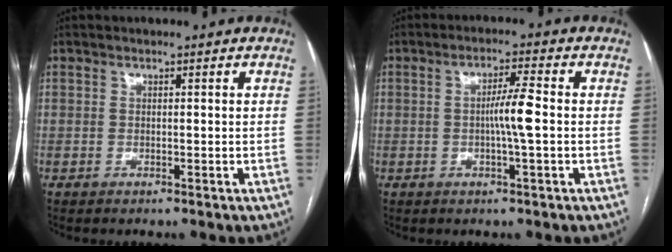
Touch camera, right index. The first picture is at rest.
{"total": 4.1, "force": [-0.6, -0.2, 4.0], "torque": [-0.070, 0.004, -0.010]}